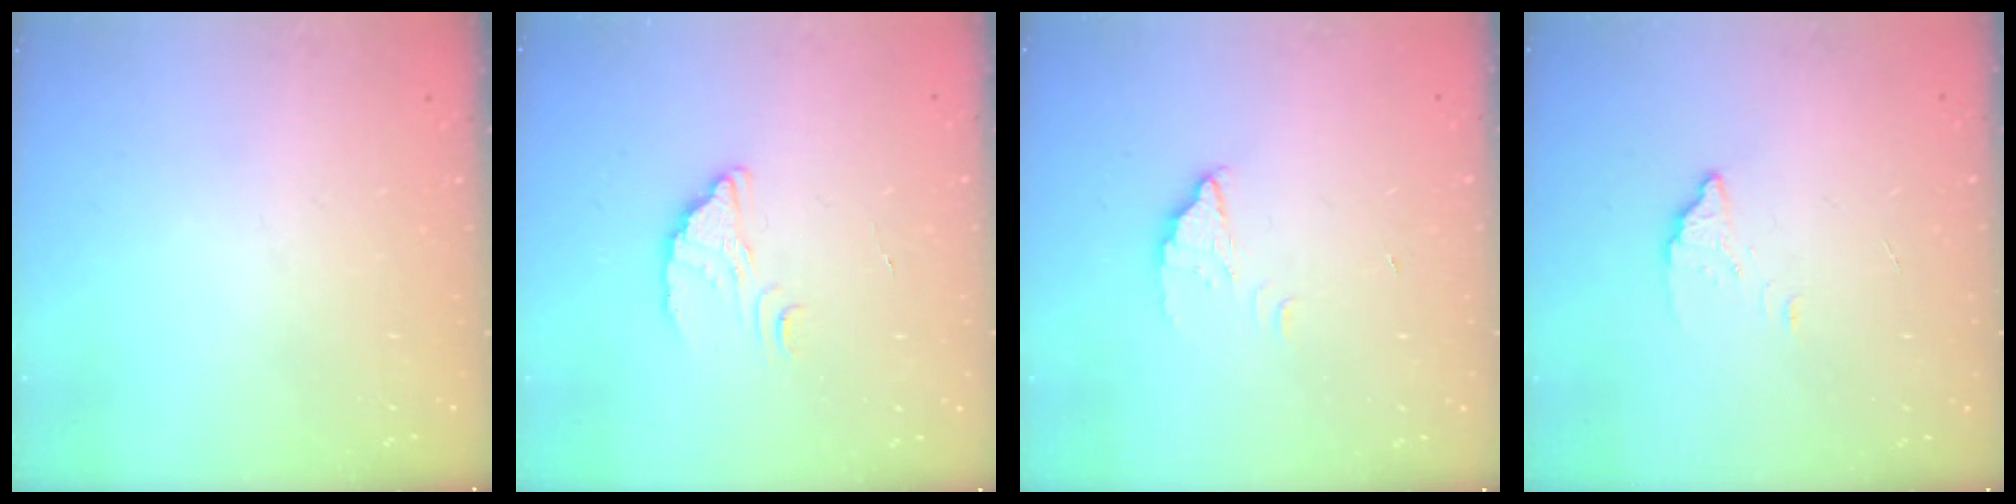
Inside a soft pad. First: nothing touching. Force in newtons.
{"total": 2.4, "press": 2.4, "slide": 0.1}
{"total": 2.2, "press": 2.2, "slide": 0.2}
{"total": 2.7, "press": 2.7, "slide": 0.2}